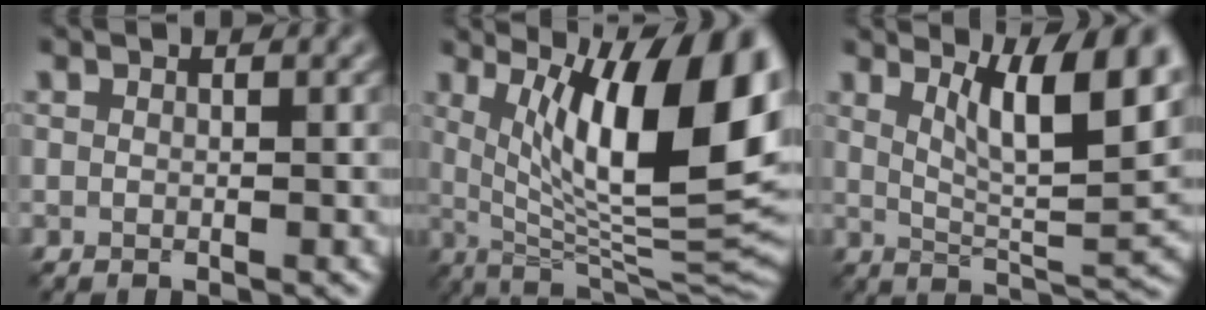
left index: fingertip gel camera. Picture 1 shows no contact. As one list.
[{"total": 15.4, "force": [4.2, 4.7, 14.0], "torque": [-0.186, -0.008, 0.072]}, {"total": 9.7, "force": [4.5, 2.7, 8.2], "torque": [-0.115, -0.003, 0.075]}]